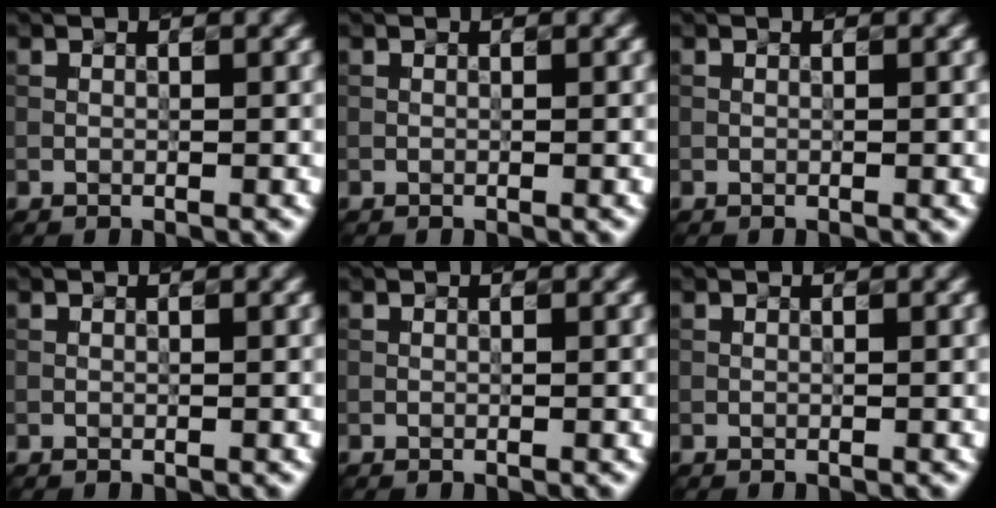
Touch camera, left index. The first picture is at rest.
{"total": 0.0}
{"total": 0.0}
{"total": 0.0}
{"total": 0.0}
{"total": 0.0}